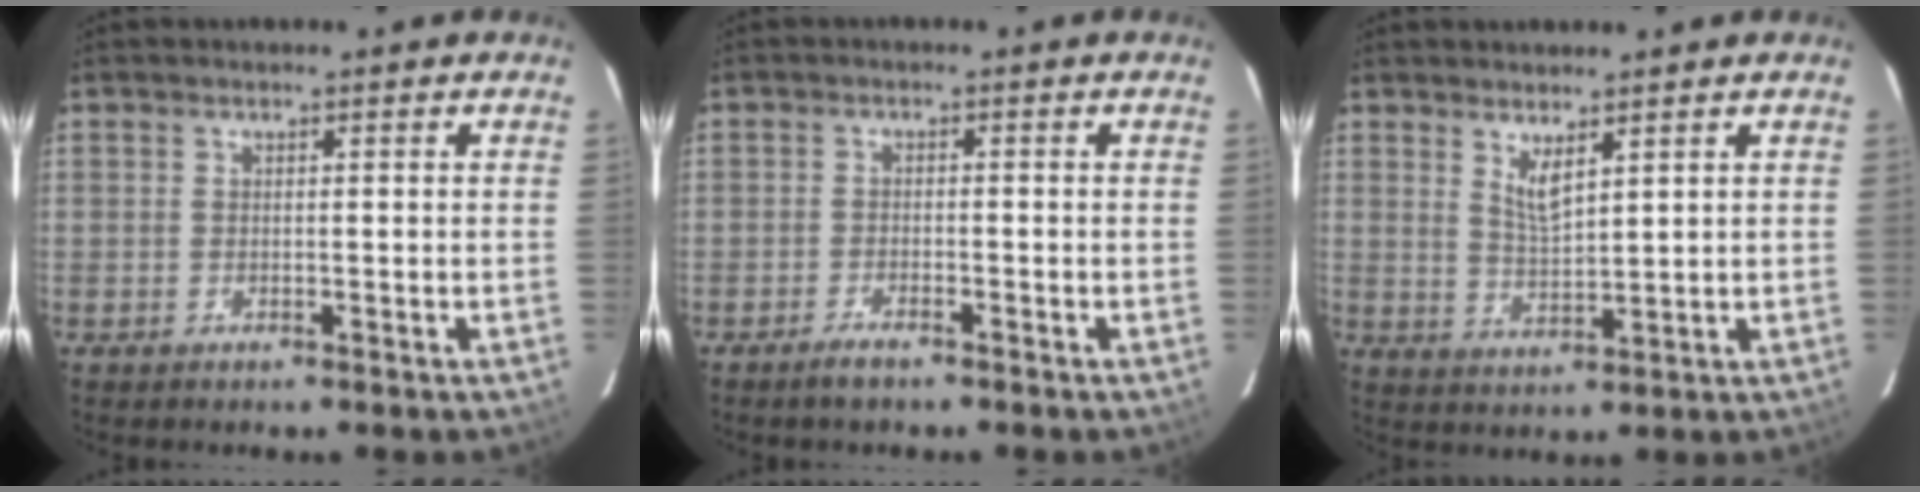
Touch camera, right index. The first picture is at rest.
{"total": 2.4, "force": [-2.0, 0.4, 1.3], "torque": [-0.037, -0.002, -0.040]}
{"total": 3.4, "force": [2.5, 0.4, 2.4], "torque": [-0.045, -0.010, 0.046]}